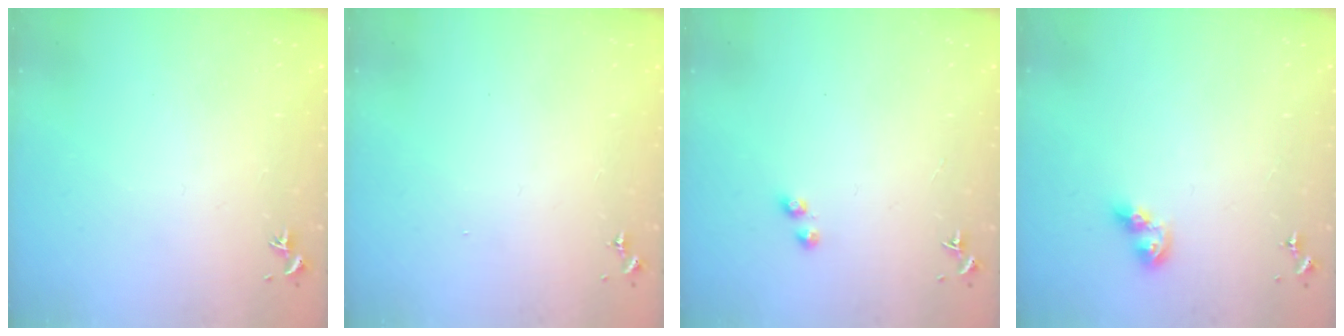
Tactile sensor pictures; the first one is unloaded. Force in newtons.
{"total": 0.0}
{"total": 2.7, "press": 2.6, "slide": 0.9}
{"total": 6.6, "press": 6.6, "slide": 0.6}